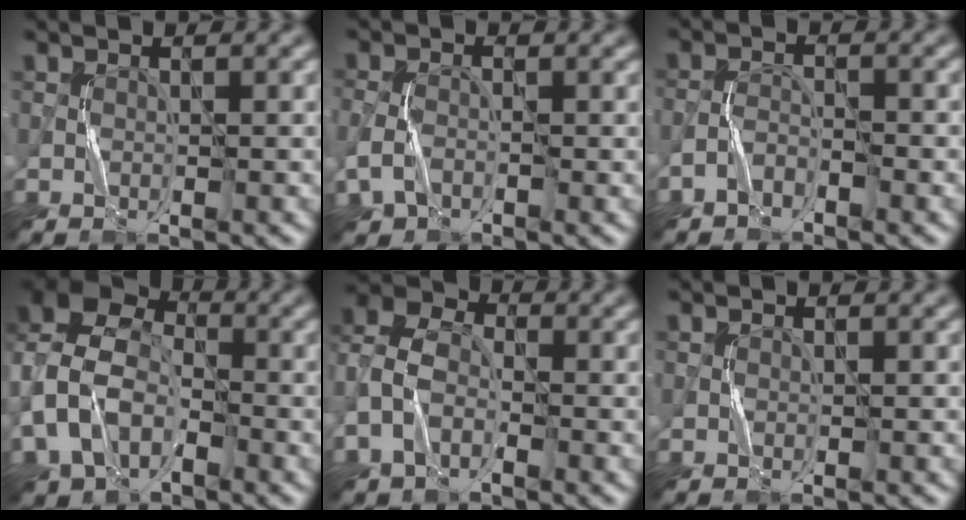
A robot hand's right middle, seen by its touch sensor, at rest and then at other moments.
{"total": 2.7, "force": [-0.9, 1.9, 1.7], "torque": [-0.038, -0.001, -0.022]}
{"total": 1.9, "force": [-1.5, 0.8, 1.0], "torque": [-0.019, 0.008, -0.034]}
{"total": 11.2, "force": [-1.9, 8.4, 7.2], "torque": [-0.182, -0.009, -0.045]}
{"total": 6.3, "force": [-1.8, 4.4, 4.1], "torque": [-0.104, 0.009, -0.052]}
{"total": 0.0}